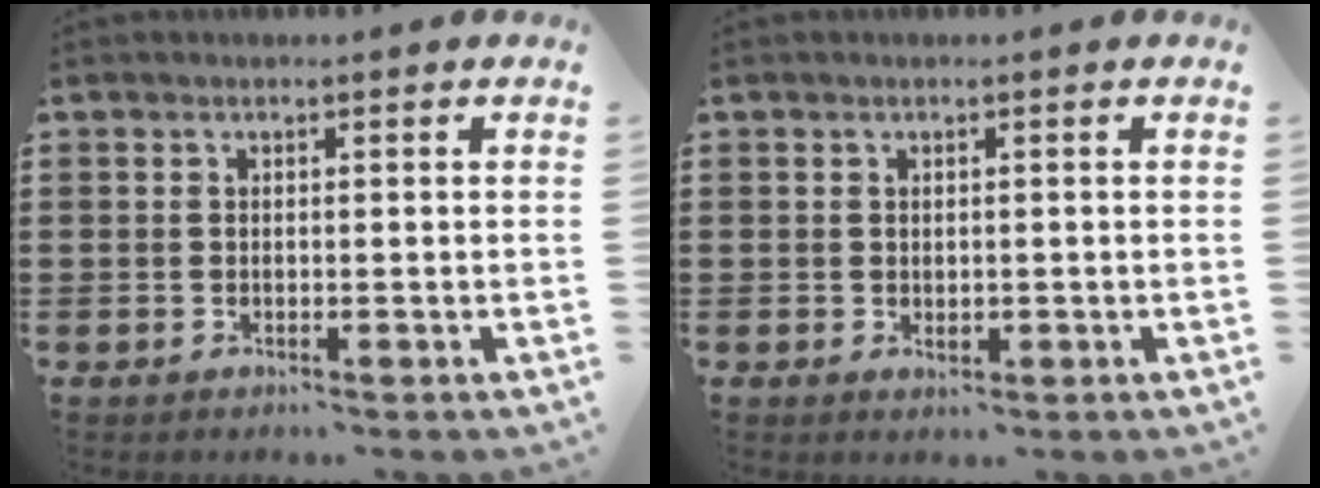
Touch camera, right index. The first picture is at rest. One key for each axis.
{"total": 0.8, "fx": 0.1, "fy": 0.6, "fz": 0.5, "tx": -0.010, "ty": 0.004, "tz": 0.001}